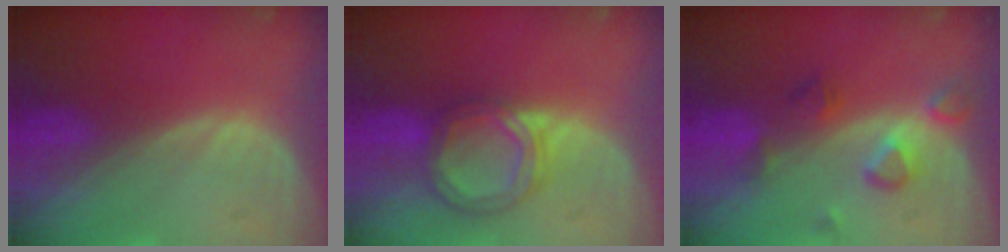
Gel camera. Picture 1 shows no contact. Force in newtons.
{"total": 6.3, "press": 5.7, "slide": 2.5}
{"total": 4.8, "press": 4.8, "slide": 0.7}